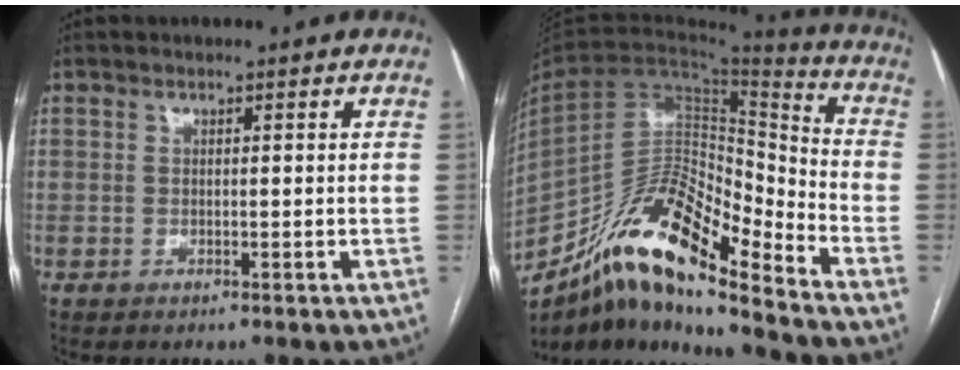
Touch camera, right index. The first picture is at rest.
{"total": 18.1, "force": [-13.0, 3.5, 12.1], "torque": [-0.221, 0.021, -0.233]}